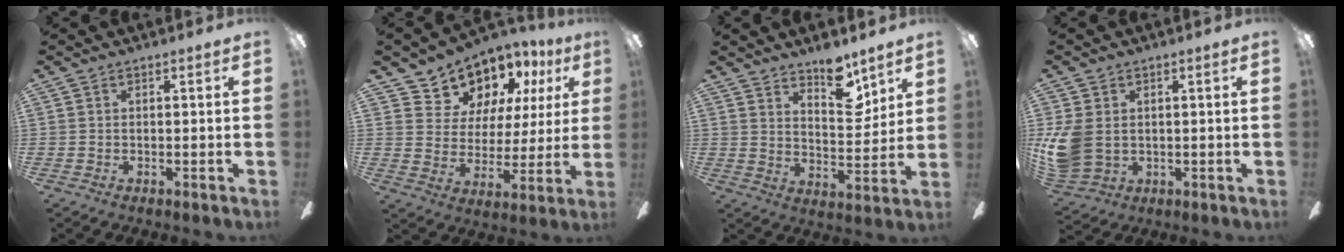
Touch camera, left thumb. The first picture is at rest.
{"total": 12.0, "force": [9.8, 6.7, 1.7], "torque": [-0.045, -0.081, 0.188]}
{"total": 11.4, "force": [8.5, 4.8, 6.0], "torque": [-0.076, -0.049, 0.148]}
{"total": 9.7, "force": [0.4, 7.3, 6.5], "torque": [-0.158, 0.007, 0.012]}